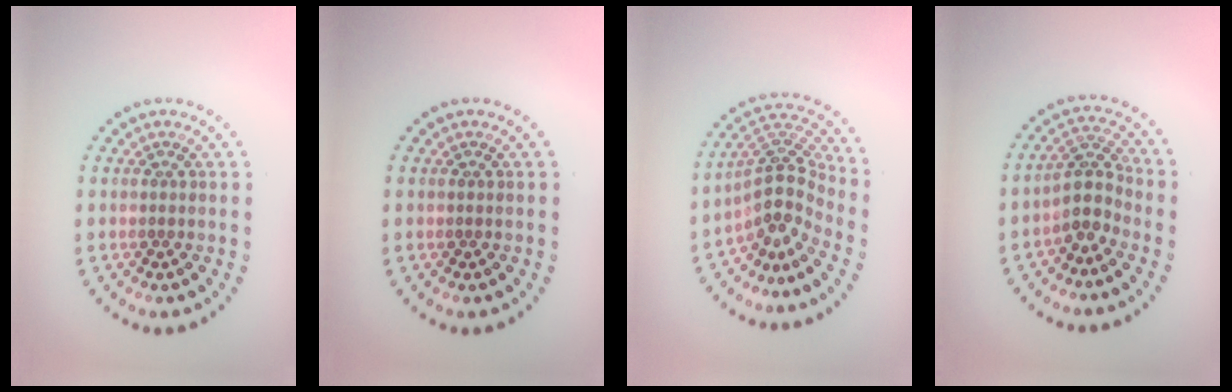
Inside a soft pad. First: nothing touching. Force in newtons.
{"total": 0.0}
{"total": 4.2, "press": 2.9, "slide": 3.0}
{"total": 3.1, "press": 2.5, "slide": 1.9}